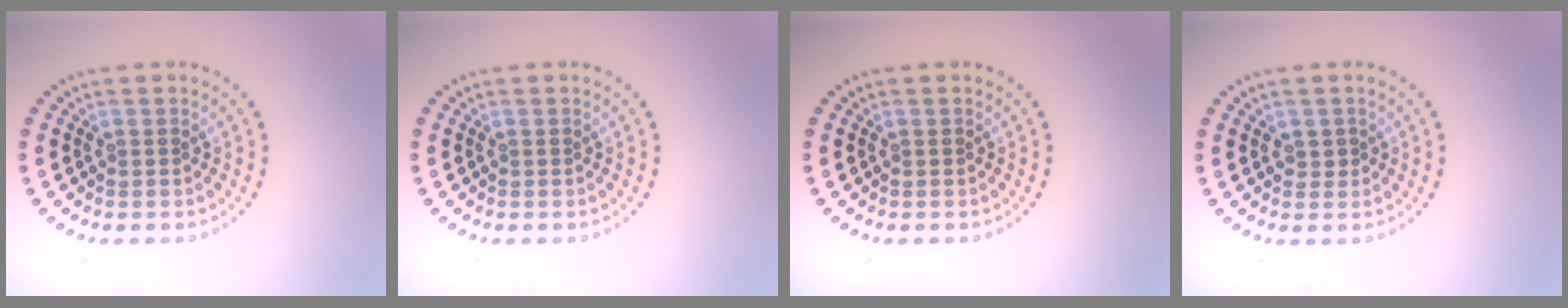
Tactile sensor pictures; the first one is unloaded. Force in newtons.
{"total": 0.0}
{"total": 0.0}
{"total": 0.5, "press": 0.4, "slide": 0.3}